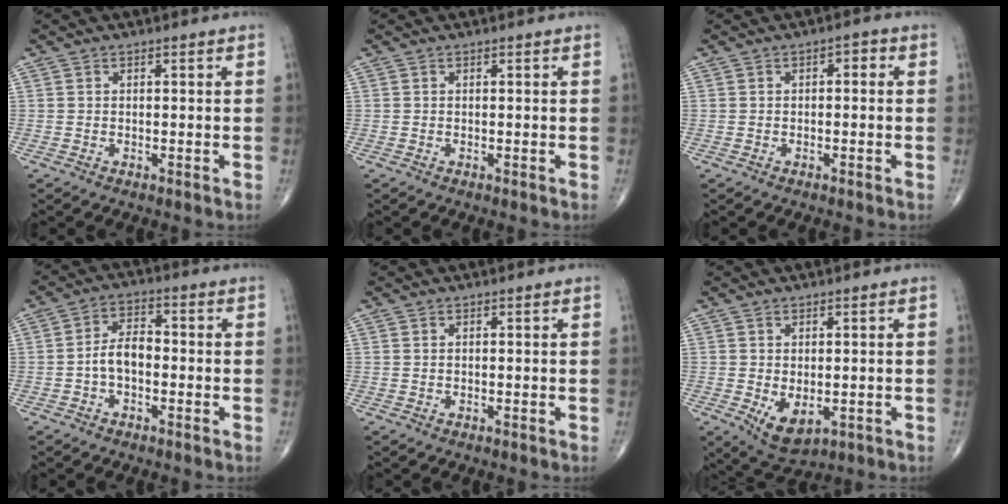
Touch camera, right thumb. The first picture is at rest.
{"total": 0.0}
{"total": 1.8, "force": [0.1, 1.1, 1.5], "torque": [-0.016, 0.010, -0.007]}
{"total": 5.5, "force": [-1.2, 3.2, 4.3], "torque": [-0.070, 0.025, -0.029]}
{"total": 0.0}
{"total": 5.7, "force": [-1.0, 3.3, 4.6], "torque": [-0.068, -0.007, 0.003]}